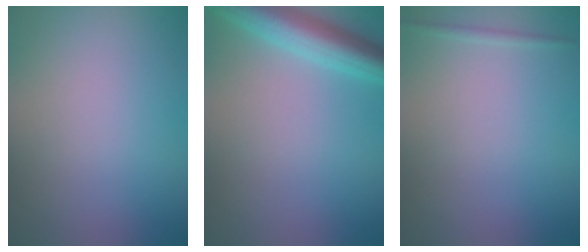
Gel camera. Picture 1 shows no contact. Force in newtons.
{"total": 5.3, "press": 5.3, "slide": 0.2}
{"total": 0.6, "press": 0.6, "slide": 0.0}